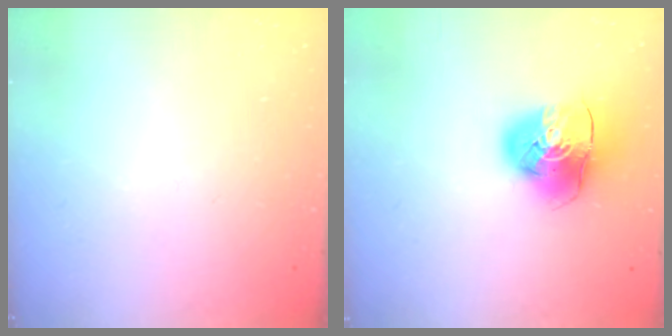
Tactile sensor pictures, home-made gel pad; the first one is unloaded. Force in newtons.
{"total": 10.6, "press": 10.5, "slide": 1.2}